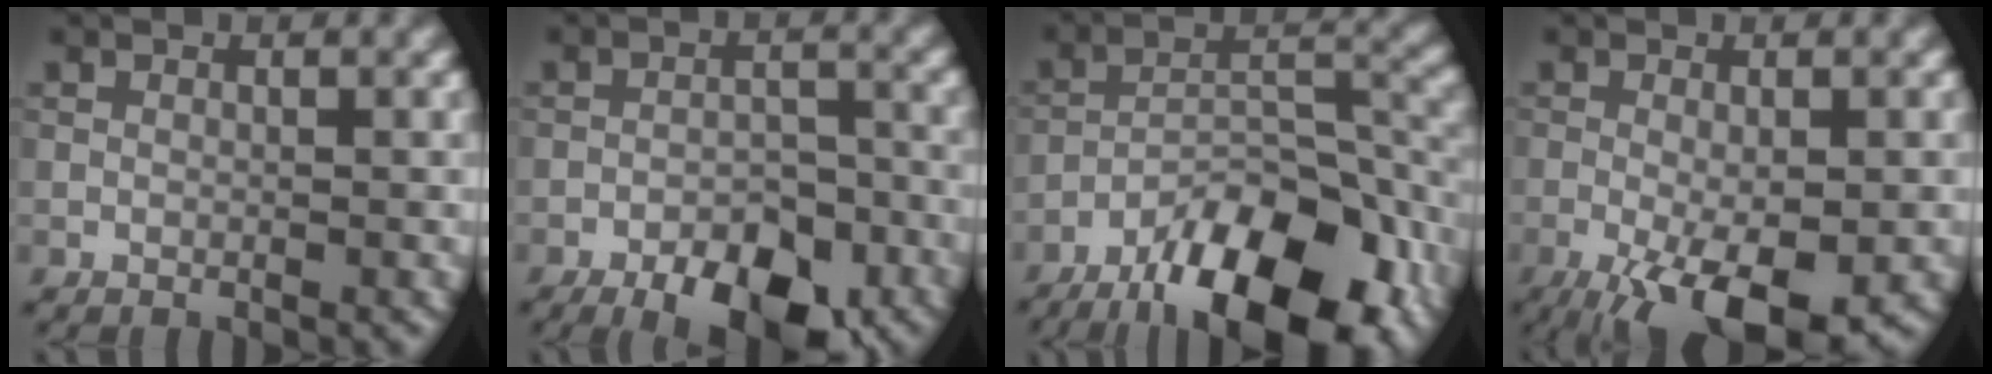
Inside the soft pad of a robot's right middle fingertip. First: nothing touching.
{"total": 7.9, "force": [-5.1, 3.2, 5.1], "torque": [-0.064, -0.004, -0.077]}
{"total": 14.1, "force": [-9.6, 4.8, 9.1], "torque": [-0.144, 0.005, -0.160]}
{"total": 8.1, "force": [-3.7, 2.7, 6.7], "torque": [-0.117, -0.017, -0.049]}